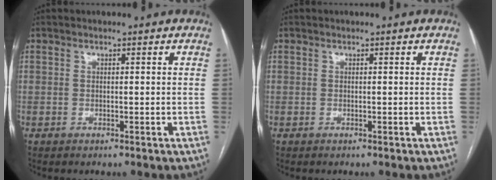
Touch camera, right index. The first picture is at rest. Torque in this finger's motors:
{"motor_torque": [0.00, 0.00, 0.00, 0.01]}